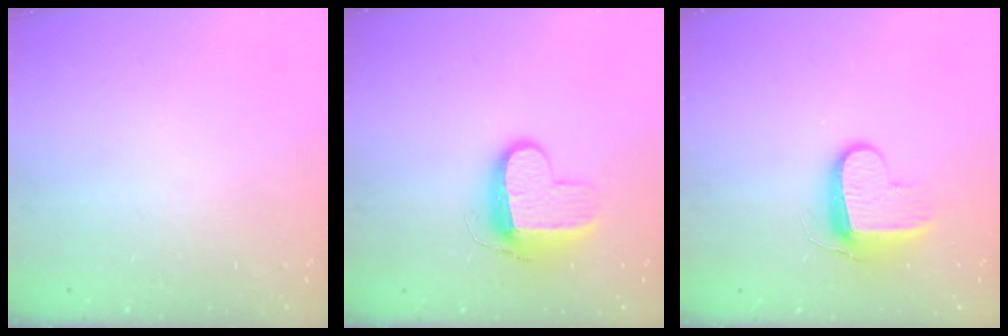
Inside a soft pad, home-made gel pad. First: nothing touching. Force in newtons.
{"total": 9.4, "press": 9.3, "slide": 1.3}
{"total": 9.2, "press": 9.2, "slide": 0.9}